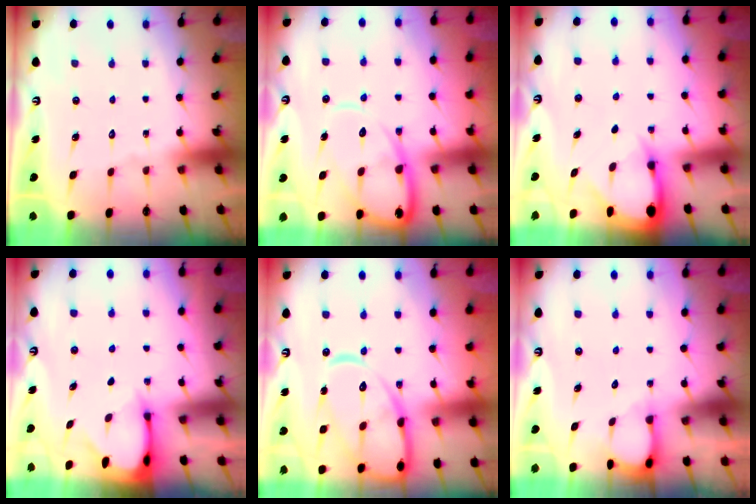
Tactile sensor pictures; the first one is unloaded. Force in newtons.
{"total": 12.7, "press": 12.6, "slide": 1.4}
{"total": 3.1, "press": 3.1, "slide": 0.3}
{"total": 2.5, "press": 2.5, "slide": 0.3}
{"total": 16.8, "press": 16.7, "slide": 1.7}
{"total": 2.3, "press": 2.3, "slide": 0.3}